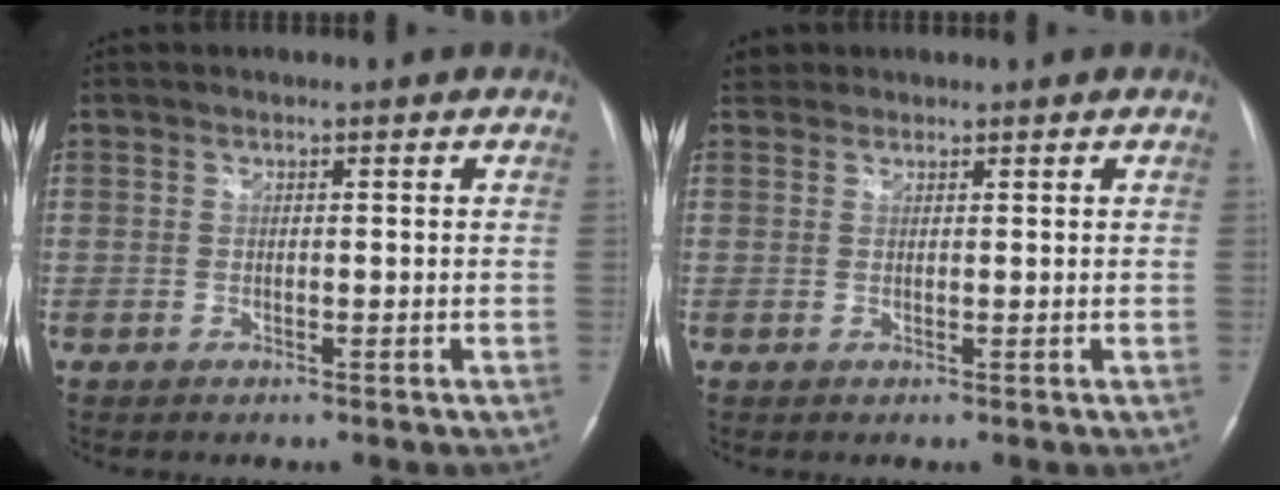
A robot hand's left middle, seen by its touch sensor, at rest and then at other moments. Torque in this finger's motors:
{"motor_torque": [-0.01, 0.02, -0.05, 0.00]}